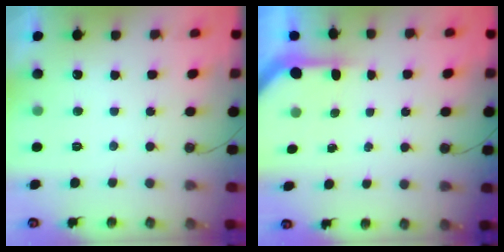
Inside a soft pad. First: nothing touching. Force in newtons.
{"total": 2.8, "press": 2.8, "slide": 0.2}